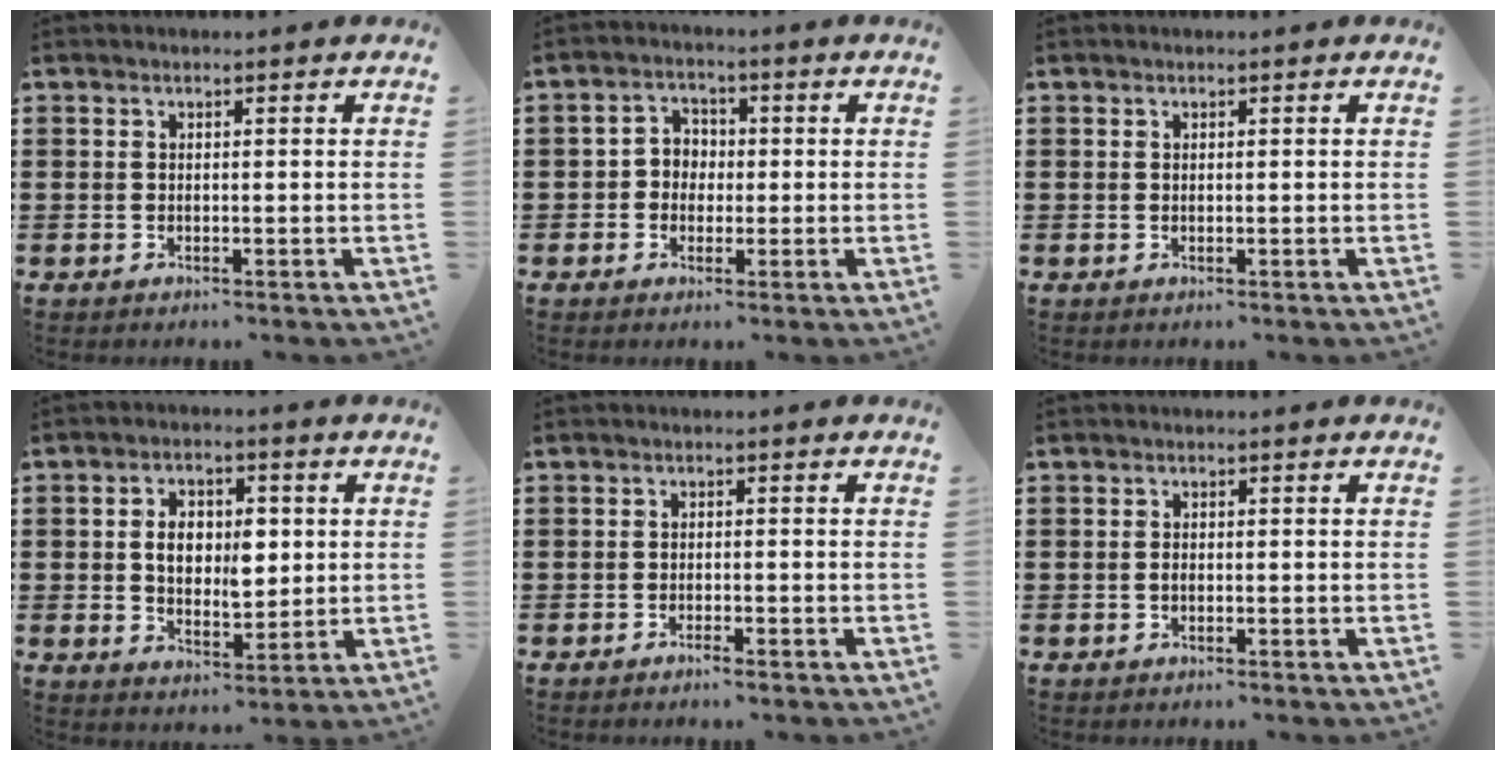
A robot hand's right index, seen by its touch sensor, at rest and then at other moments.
{"total": 3.5, "force": [-0.8, 3.2, 1.2], "torque": [-0.035, 0.011, -0.022]}
{"total": 0.0}
{"total": 7.0, "force": [0.9, 4.3, 5.4], "torque": [-0.100, 0.009, 0.010]}
{"total": 0.9, "force": [-0.9, 0.1, 0.3], "torque": [-0.008, -0.002, -0.016]}
{"total": 0.7, "force": [-0.3, 0.4, 0.6], "torque": [-0.014, -0.004, -0.005]}